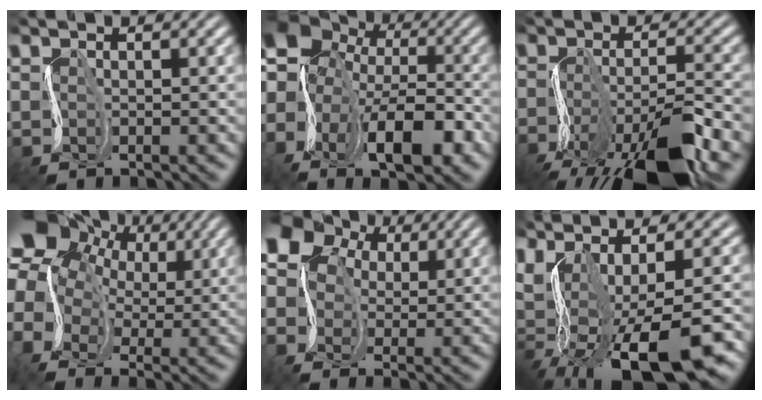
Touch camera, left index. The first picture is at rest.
{"total": 13.6, "force": [-2.7, 8.6, 10.2], "torque": [-0.162, 0.001, -0.036]}
{"total": 10.0, "force": [-6.5, 2.3, 7.2], "torque": [-0.125, 0.004, -0.120]}
{"total": 11.9, "force": [3.3, 9.1, 6.8], "torque": [-0.162, 0.023, 0.051]}
{"total": 8.1, "force": [1.9, 6.7, 4.2], "torque": [-0.105, 0.022, 0.017]}
{"total": 13.4, "force": [-3.6, 4.4, 12.2], "torque": [-0.189, 0.004, -0.026]}